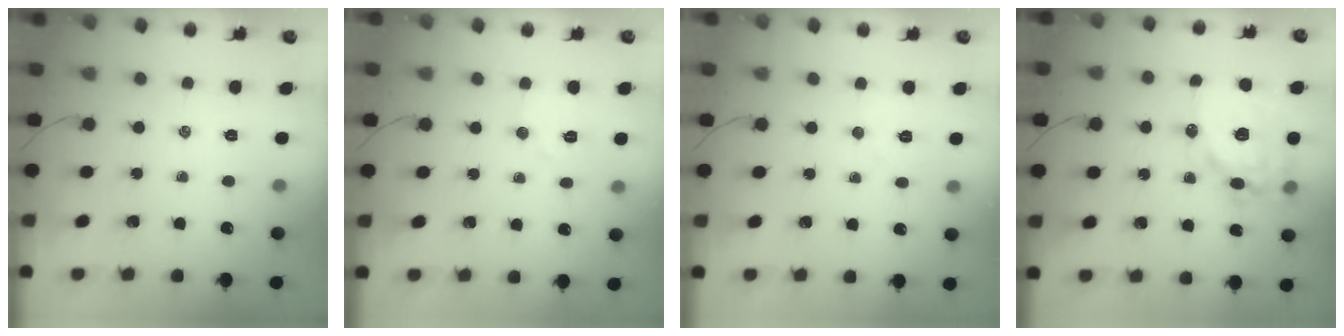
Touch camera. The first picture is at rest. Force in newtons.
{"total": 5.1, "press": 5.0, "slide": 1.1}
{"total": 3.8, "press": 3.7, "slide": 0.8}
{"total": 16.5, "press": 16.2, "slide": 3.2}